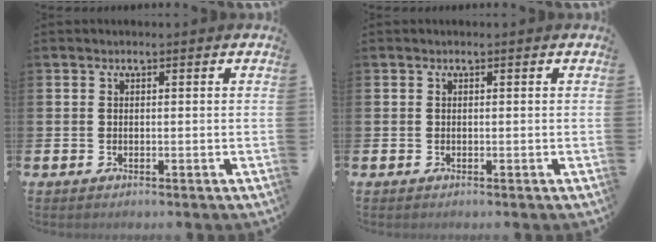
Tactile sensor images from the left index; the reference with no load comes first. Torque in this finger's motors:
{"motor_torque": [0.00, 0.00, 0.03, 0.00]}